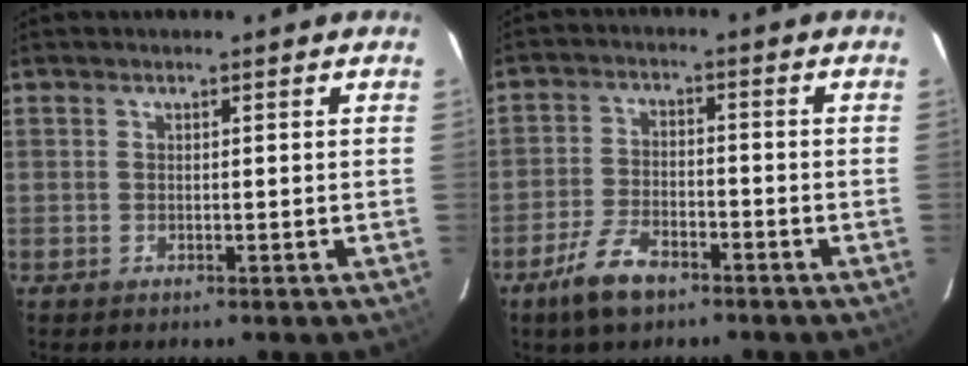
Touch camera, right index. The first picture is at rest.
{"total": 7.7, "force": [-5.2, 3.3, 4.5], "torque": [-0.111, -0.001, -0.098]}